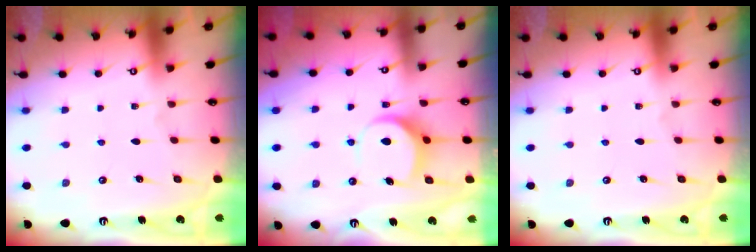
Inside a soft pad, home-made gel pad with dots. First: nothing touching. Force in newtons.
{"total": 8.0, "press": 7.9, "slide": 0.9}
{"total": 0.0}